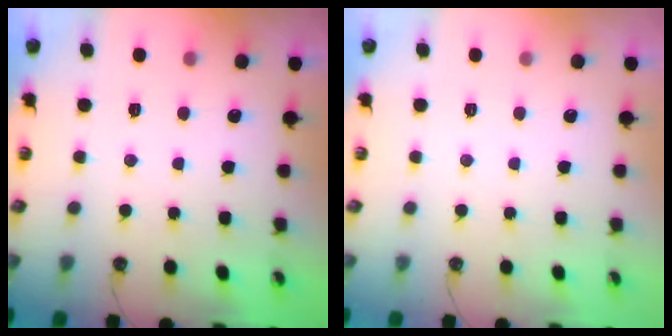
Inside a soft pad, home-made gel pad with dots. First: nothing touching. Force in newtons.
{"total": 0.0}